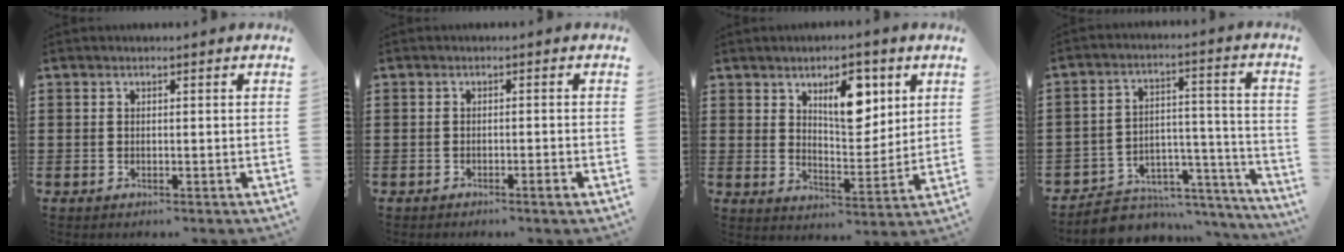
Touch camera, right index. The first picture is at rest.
{"total": 1.4, "force": [-1.0, 0.0, 1.0], "torque": [-0.017, -0.006, -0.017]}
{"total": 8.5, "force": [4.1, 4.3, 6.0], "torque": [-0.085, -0.007, 0.065]}
{"total": 4.4, "force": [-3.6, 2.5, 0.5], "torque": [-0.019, 0.007, -0.071]}